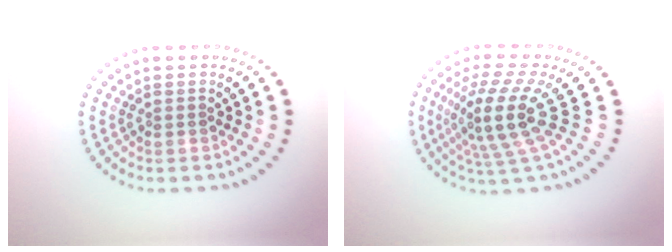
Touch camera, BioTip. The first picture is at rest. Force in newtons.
{"total": 5.2, "press": 4.0, "slide": 3.3}